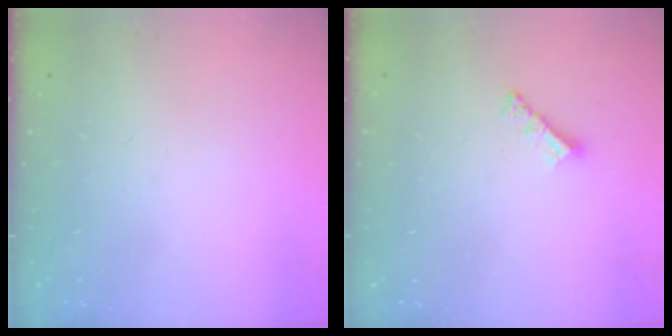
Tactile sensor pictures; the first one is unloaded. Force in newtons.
{"total": 3.8, "press": 3.8, "slide": 0.2}